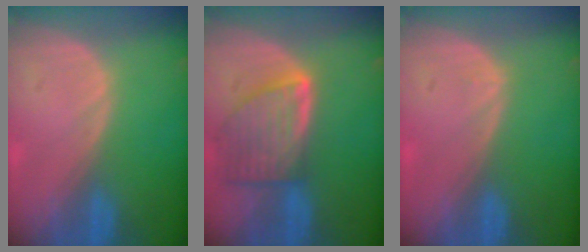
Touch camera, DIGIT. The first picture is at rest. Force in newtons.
{"total": 8.0, "press": 7.2, "slide": 3.5}
{"total": 0.5, "press": 0.2, "slide": 0.5}